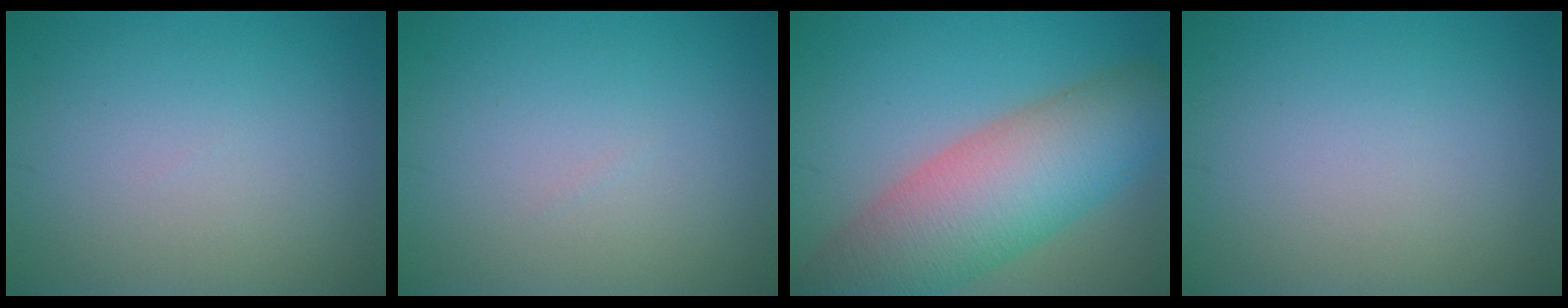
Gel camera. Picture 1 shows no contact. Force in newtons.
{"total": 0.0}
{"total": 10.5, "press": 10.5, "slide": 0.8}
{"total": 0.0}